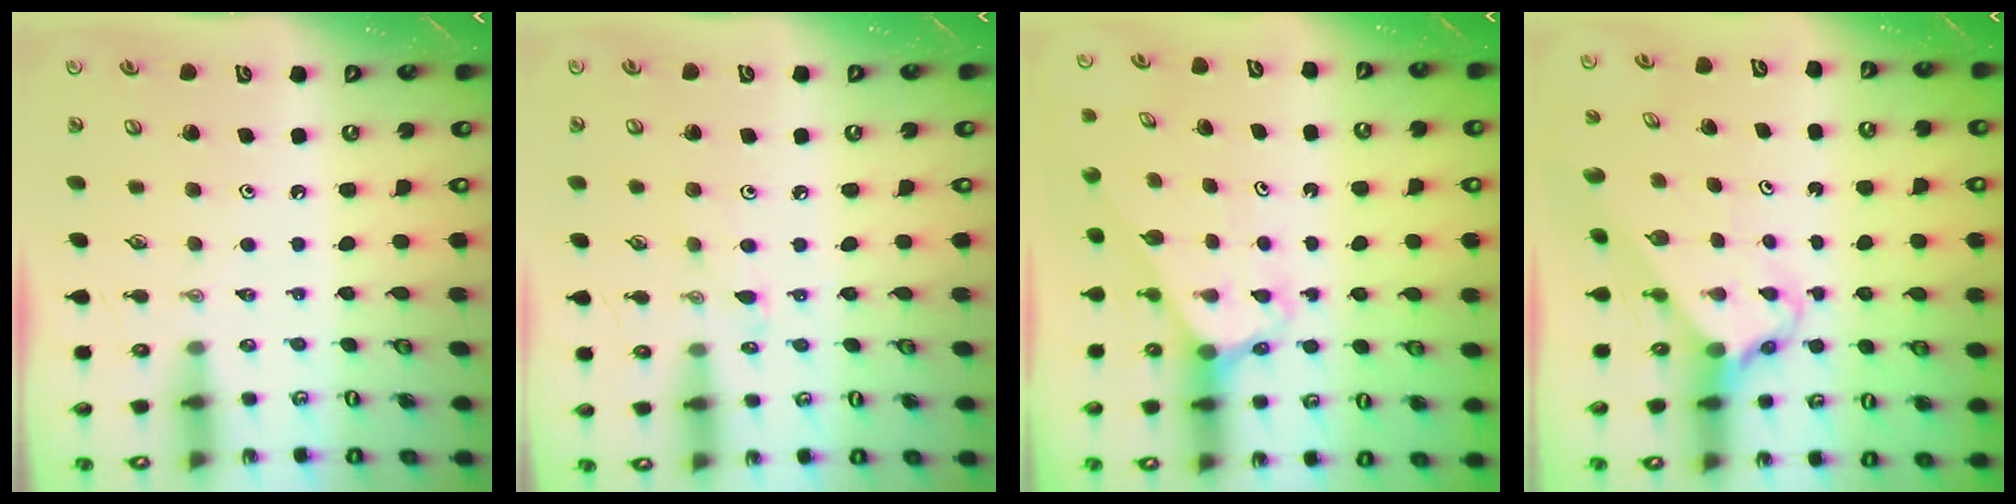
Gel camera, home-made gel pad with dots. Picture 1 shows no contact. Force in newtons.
{"total": 4.9, "press": 4.9, "slide": 0.5}
{"total": 2.8, "press": 2.8, "slide": 0.2}
{"total": 2.7, "press": 2.7, "slide": 0.2}